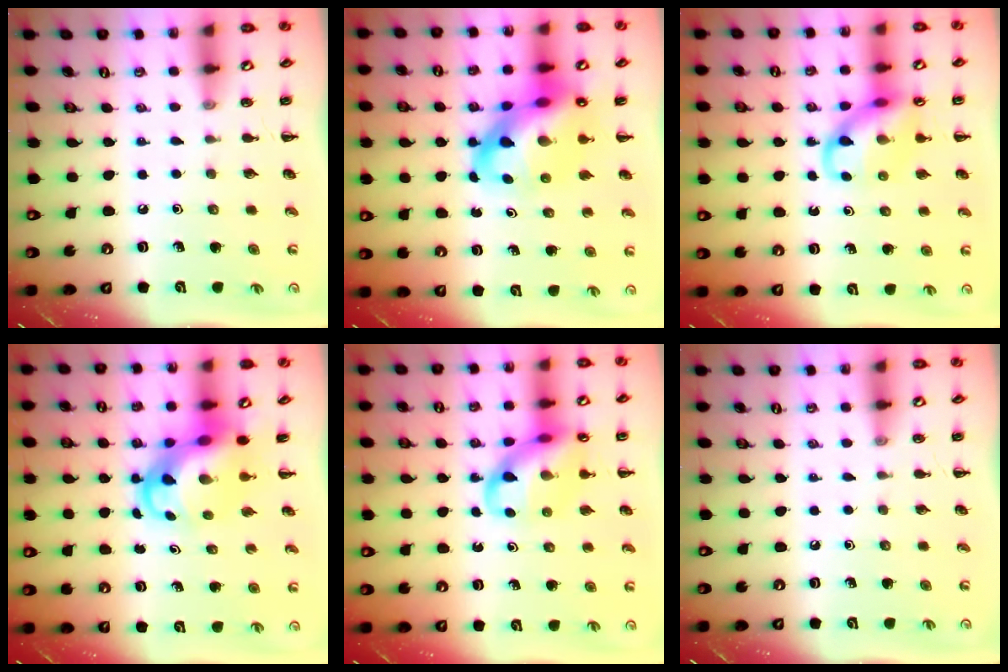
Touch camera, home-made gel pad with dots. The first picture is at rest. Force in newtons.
{"total": 16.7, "press": 16.1, "slide": 4.6}
{"total": 11.8, "press": 11.7, "slide": 1.6}
{"total": 6.6, "press": 6.3, "slide": 2.2}
{"total": 14.2, "press": 14.0, "slide": 2.3}
{"total": 0.0}